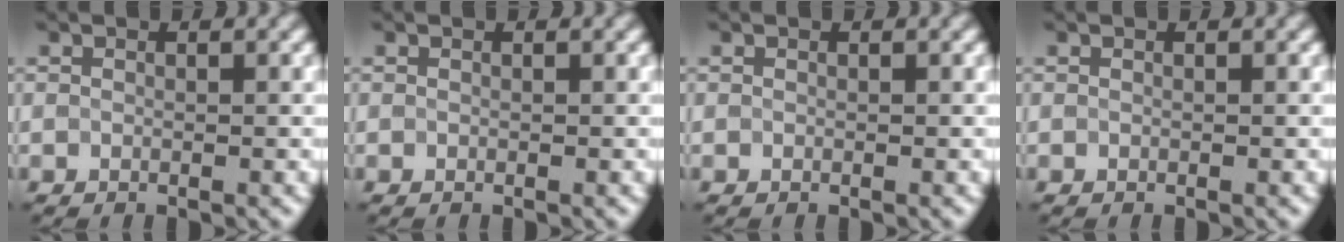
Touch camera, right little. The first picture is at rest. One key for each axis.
{"total": 0.0}
{"total": 0.0}
{"total": 0.0}